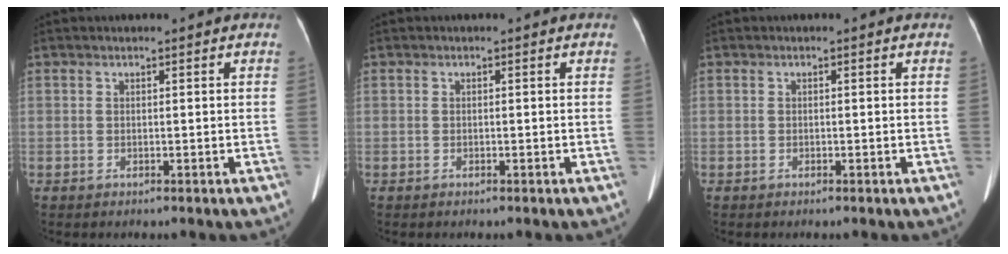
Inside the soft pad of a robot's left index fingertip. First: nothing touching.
{"total": 0.0}
{"total": 0.0}